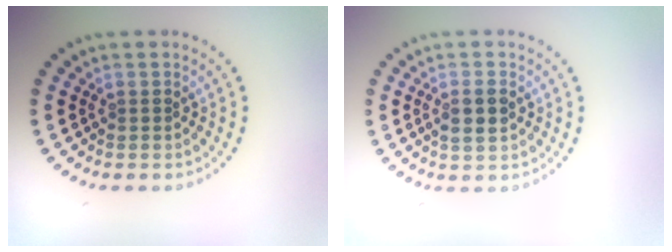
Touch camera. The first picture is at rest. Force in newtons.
{"total": 2.2, "press": 2.2, "slide": 0.4}